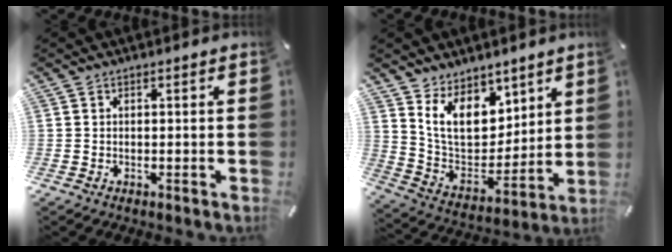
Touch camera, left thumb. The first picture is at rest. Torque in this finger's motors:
{"motor_torque": [0.87, 0.03, 1.38, -1.39, 0.22]}